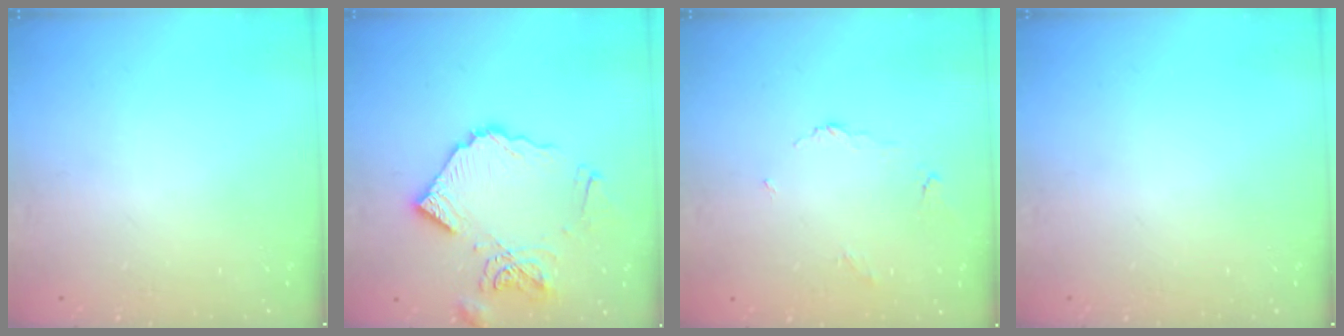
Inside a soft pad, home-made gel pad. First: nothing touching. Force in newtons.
{"total": 14.1, "press": 14.0, "slide": 1.6}
{"total": 2.6, "press": 2.5, "slide": 0.4}
{"total": 0.0}